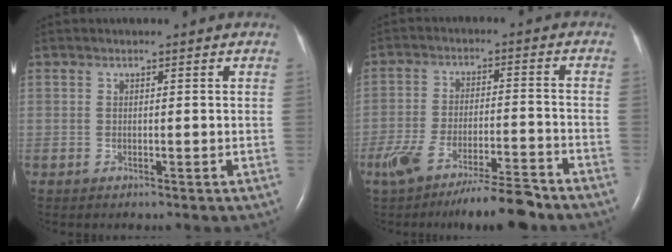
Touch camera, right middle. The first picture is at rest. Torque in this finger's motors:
{"motor_torque": [1.09, -1.05, 0.24, 0.11]}